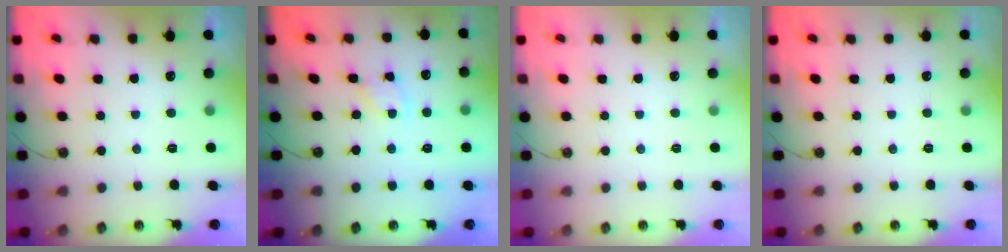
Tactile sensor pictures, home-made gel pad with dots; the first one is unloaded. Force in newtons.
{"total": 1.9, "press": 1.8, "slide": 0.3}
{"total": 0.0}
{"total": 0.0}